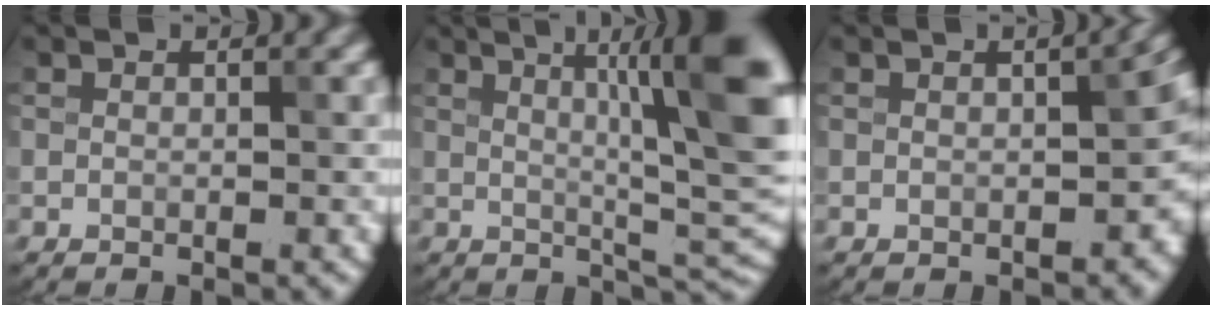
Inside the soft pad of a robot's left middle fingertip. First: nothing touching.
{"total": 11.6, "force": [3.1, 2.9, 10.8], "torque": [-0.115, 0.013, 0.049]}
{"total": 3.9, "force": [-0.3, 2.0, 3.3], "torque": [-0.029, 0.007, 0.005]}